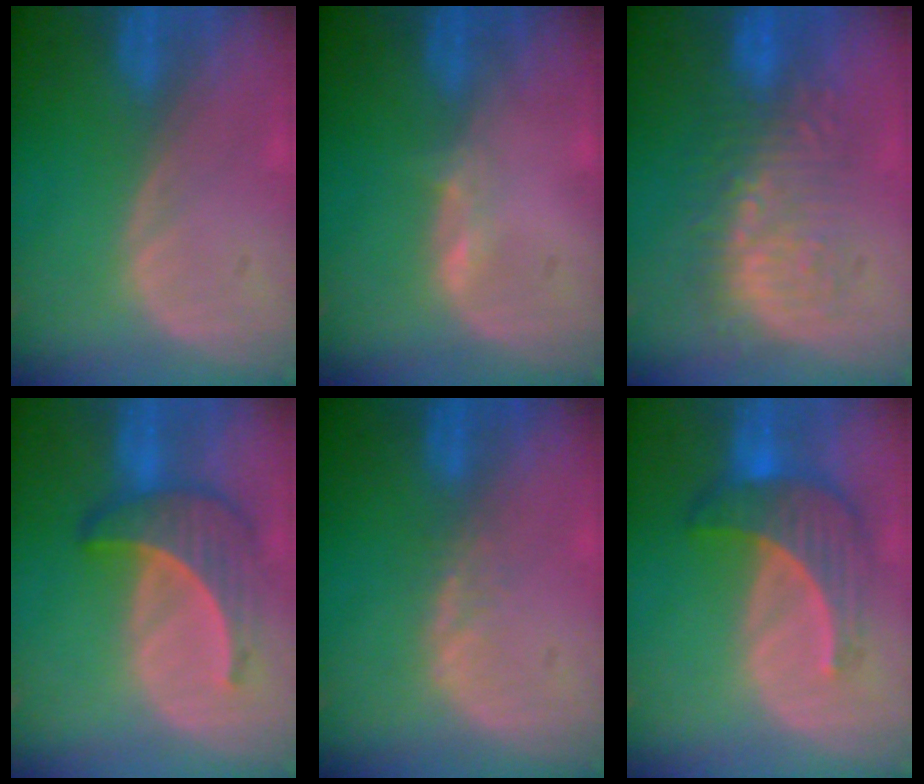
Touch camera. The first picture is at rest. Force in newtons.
{"total": 1.3, "press": 1.2, "slide": 0.5}
{"total": 8.8, "press": 8.5, "slide": 2.2}
{"total": 6.4, "press": 6.3, "slide": 0.7}
{"total": 1.4, "press": 1.4, "slide": 0.3}
{"total": 7.4, "press": 6.8, "slide": 2.8}